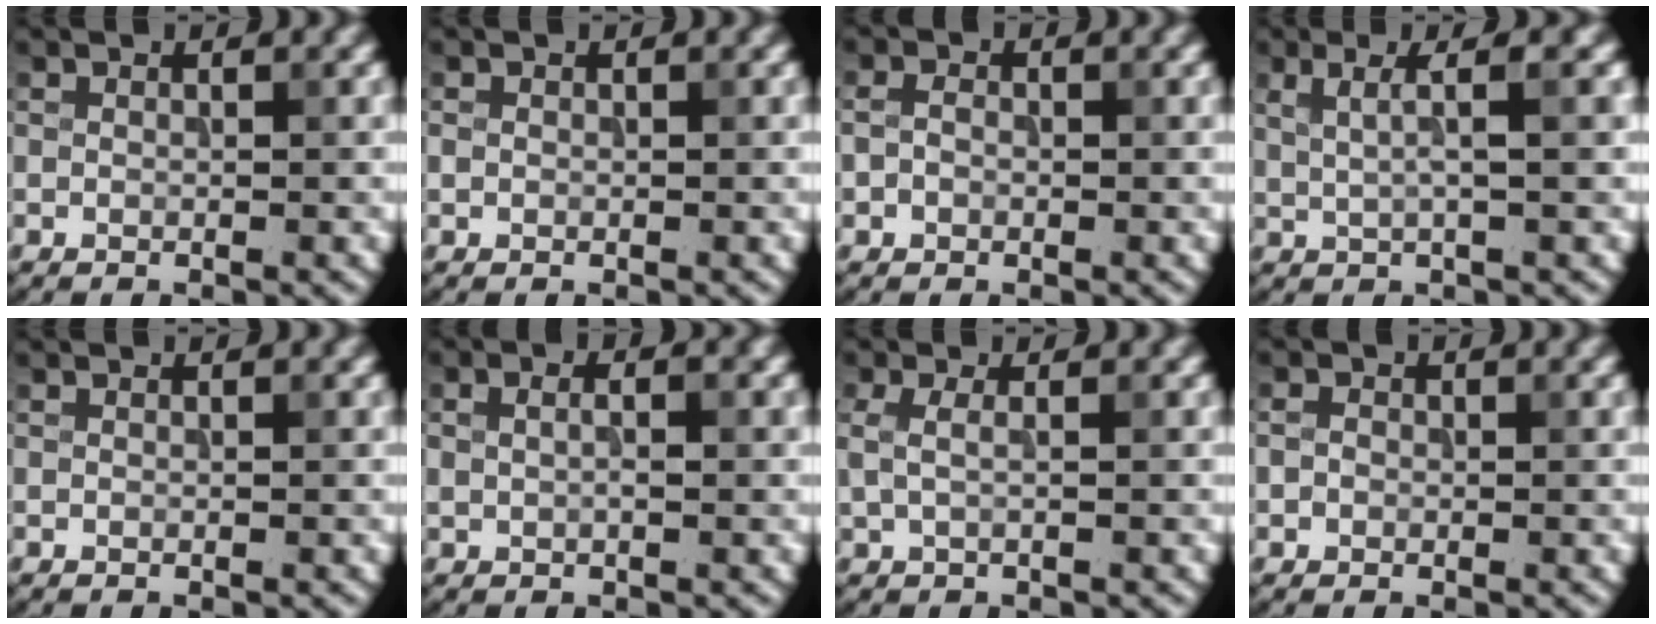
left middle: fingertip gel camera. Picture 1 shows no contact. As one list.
[{"total": 0.5, "force": [0.0, 0.5, 0.1], "torque": [0.002, -0.004, -0.001]}, {"total": 1.4, "force": [-0.3, 1.1, 0.8], "torque": [-0.017, 0.001, -0.008]}, {"total": 3.3, "force": [1.1, 0.8, 3.0], "torque": [-0.045, 0.001, 0.018]}, {"total": 0.0}, {"total": 2.8, "force": [0.7, 1.6, 2.2], "torque": [-0.037, 0.006, -0.001]}, {"total": 1.4, "force": [0.2, 0.5, 1.3], "torque": [-0.030, -0.002, 0.006]}, {"total": 1.1, "force": [-0.2, 1.0, 0.4], "torque": [-0.004, -0.001, -0.007]}]